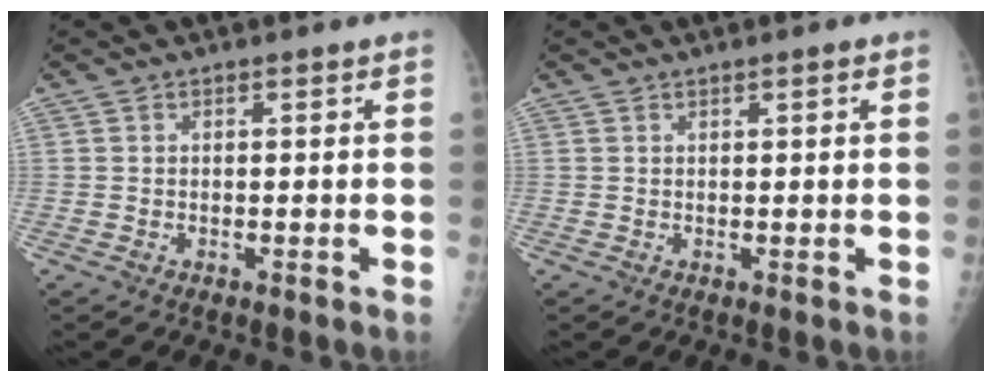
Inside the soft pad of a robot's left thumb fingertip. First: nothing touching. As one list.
[{"total": 0.9, "force": [0.4, 0.1, 0.7], "torque": [-0.011, 0.000, 0.006]}]